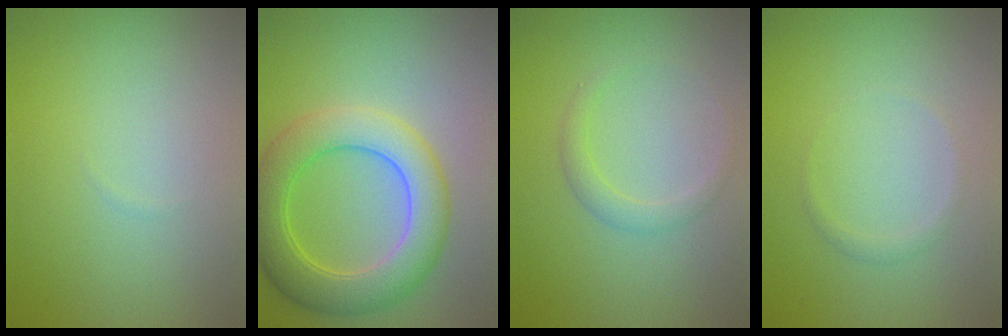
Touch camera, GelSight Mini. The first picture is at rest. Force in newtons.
{"total": 6.9, "press": 6.9, "slide": 0.2}
{"total": 1.5, "press": 1.5, "slide": 0.2}
{"total": 0.8, "press": 0.8, "slide": 0.1}